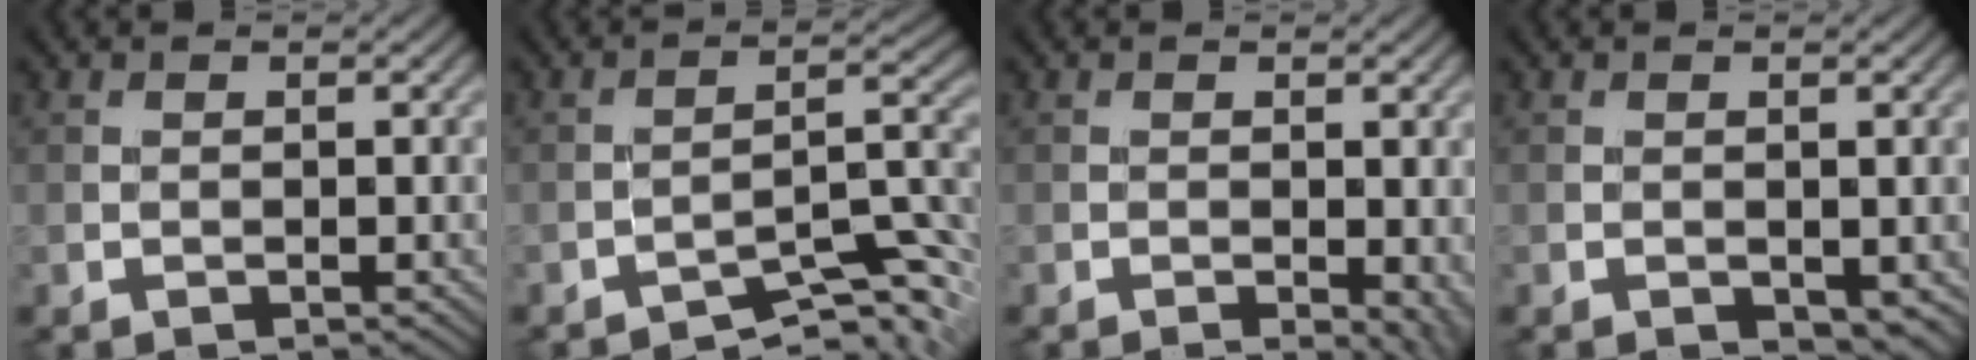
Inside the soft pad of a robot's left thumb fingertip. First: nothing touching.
{"total": 8.0, "force": [-6.7, 1.1, 4.3], "torque": [-0.058, 0.014, -0.107]}
{"total": 3.2, "force": [-1.1, 0.9, 2.9], "torque": [-0.035, -0.009, -0.009]}
{"total": 2.2, "force": [-0.7, 1.2, 1.7], "torque": [-0.022, -0.008, -0.002]}